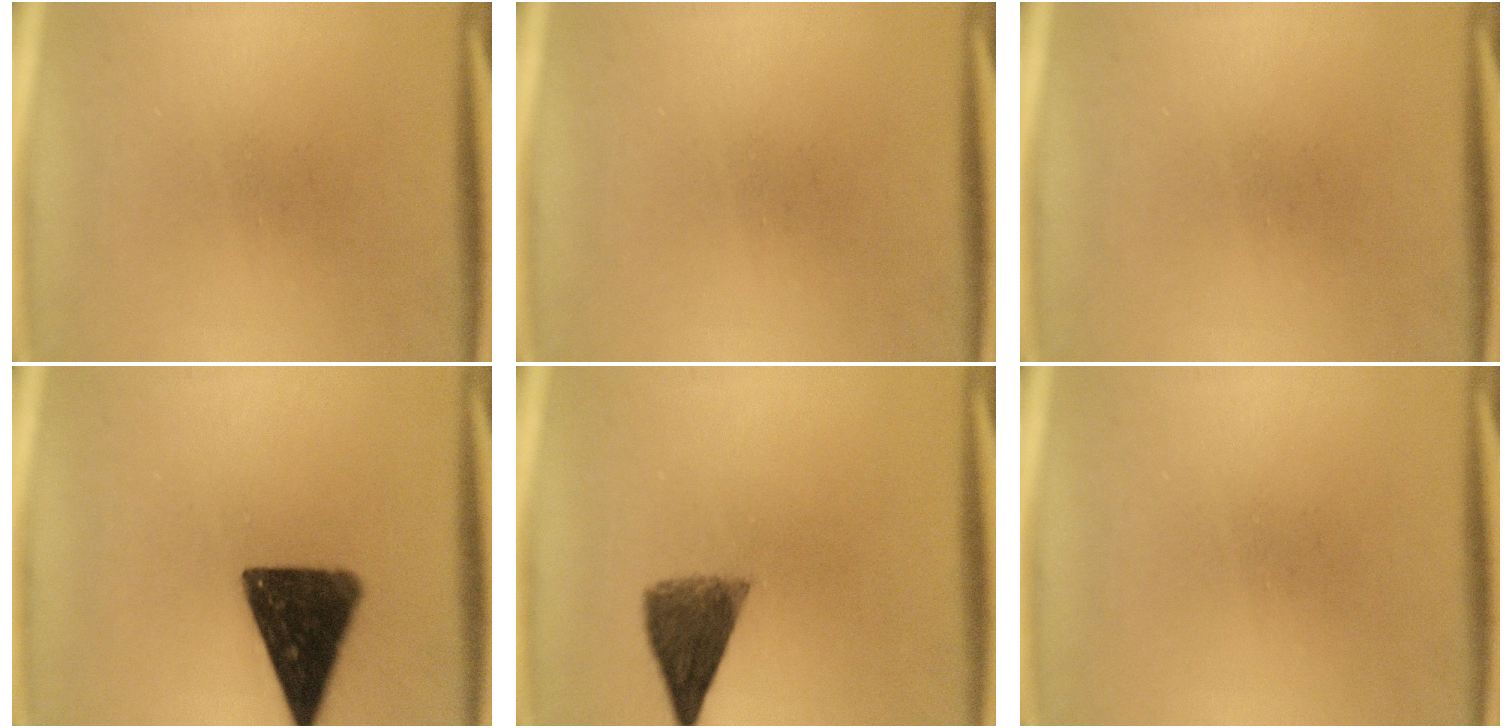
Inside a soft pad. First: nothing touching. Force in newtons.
{"total": 0.0}
{"total": 0.0}
{"total": 13.8}
{"total": 7.1}
{"total": 0.0}